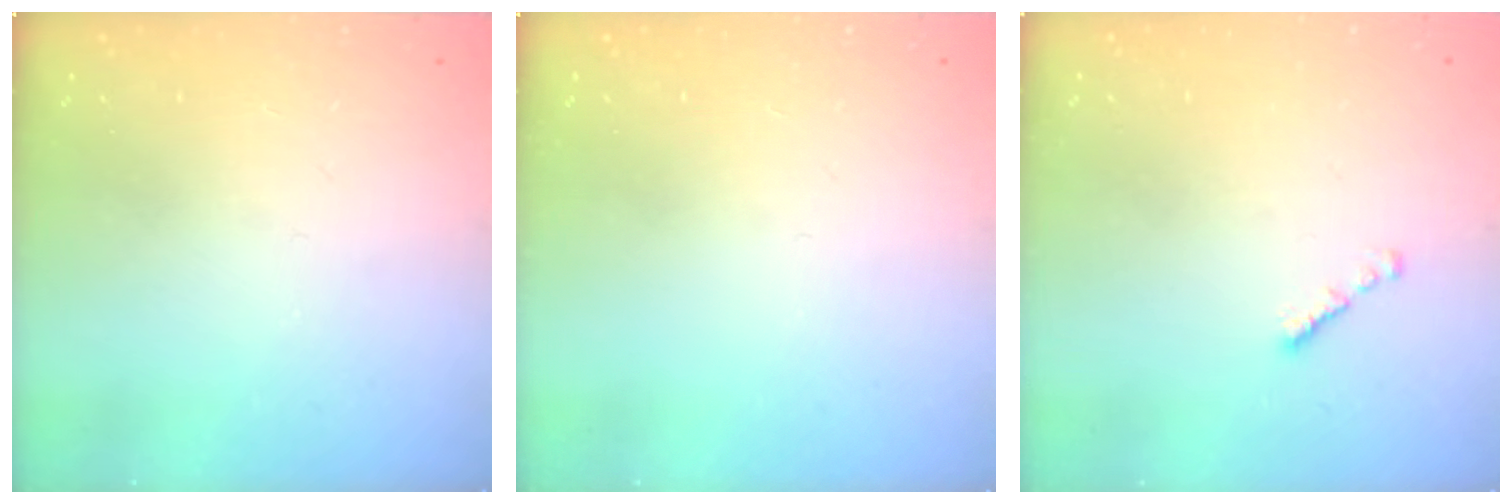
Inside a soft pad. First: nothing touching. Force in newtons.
{"total": 0.0}
{"total": 1.3, "press": 1.1, "slide": 0.6}